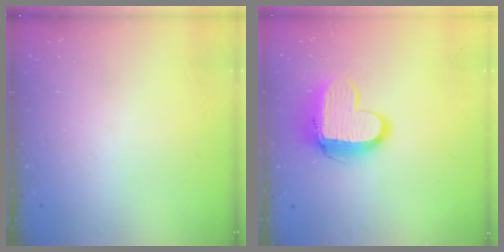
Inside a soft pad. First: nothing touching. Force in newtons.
{"total": 12.0, "press": 11.9, "slide": 1.2}